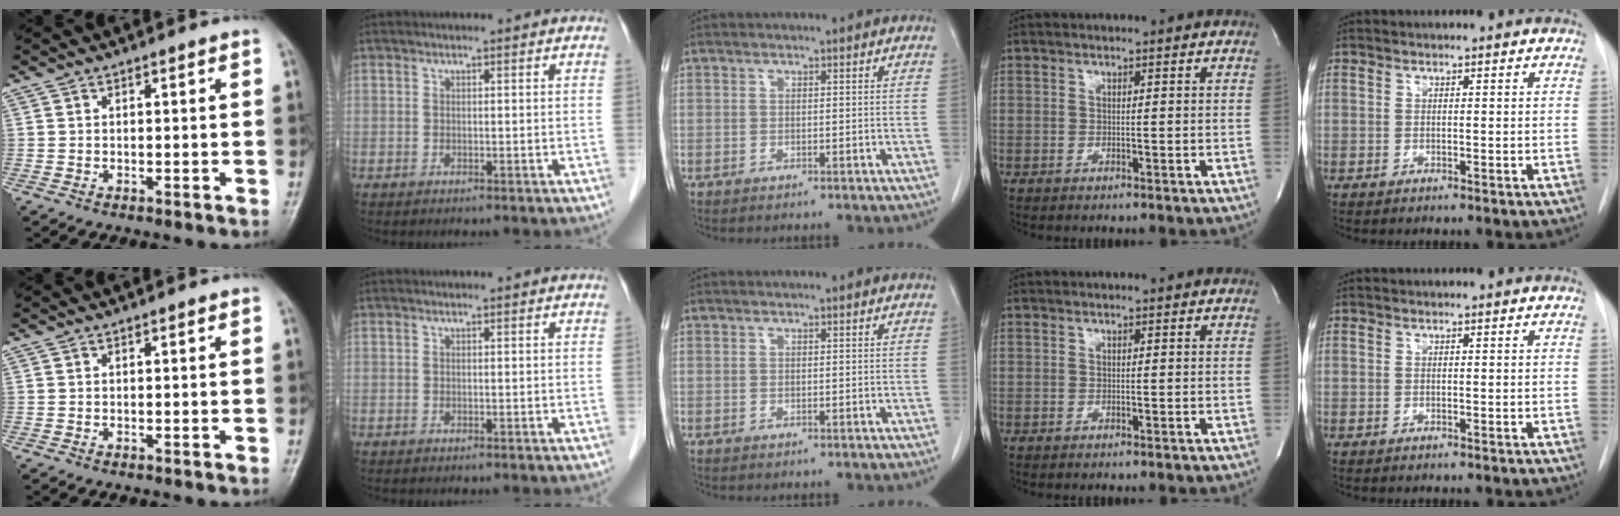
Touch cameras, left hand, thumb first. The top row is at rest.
{}